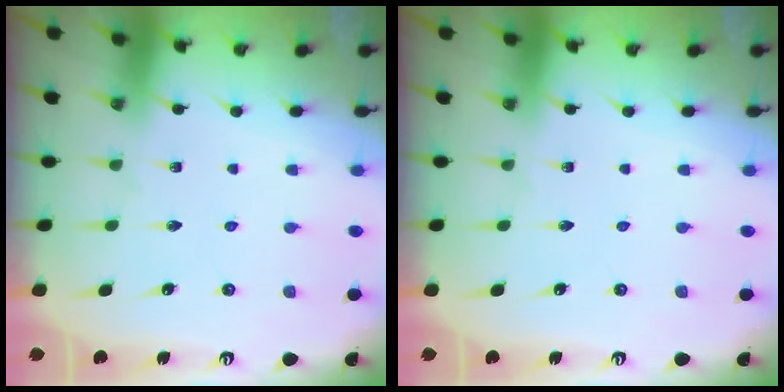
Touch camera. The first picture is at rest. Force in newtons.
{"total": 0.0}